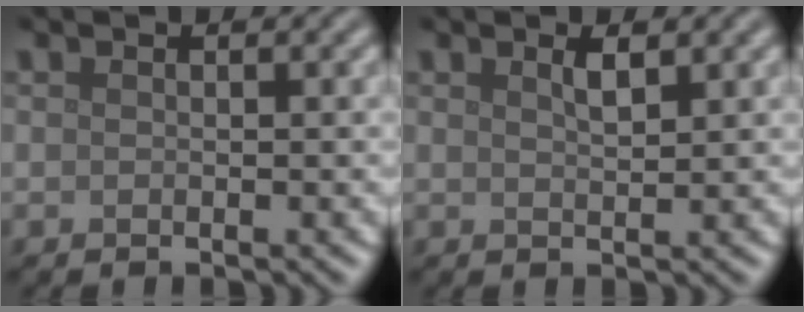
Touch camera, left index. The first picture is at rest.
{"total": 1.4, "force": [1.0, 0.3, 1.0], "torque": [-0.018, 0.003, 0.015]}